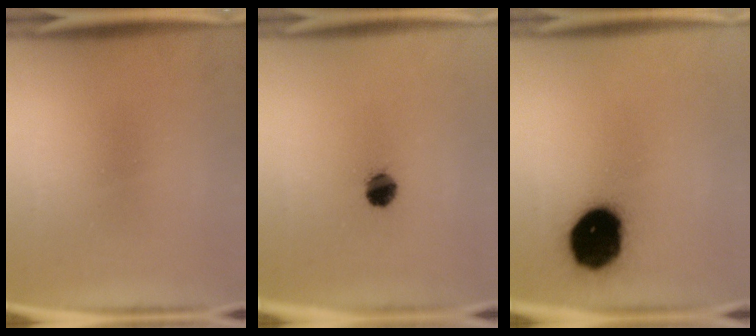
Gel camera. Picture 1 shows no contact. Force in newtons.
{"total": 5.0}
{"total": 18.8}